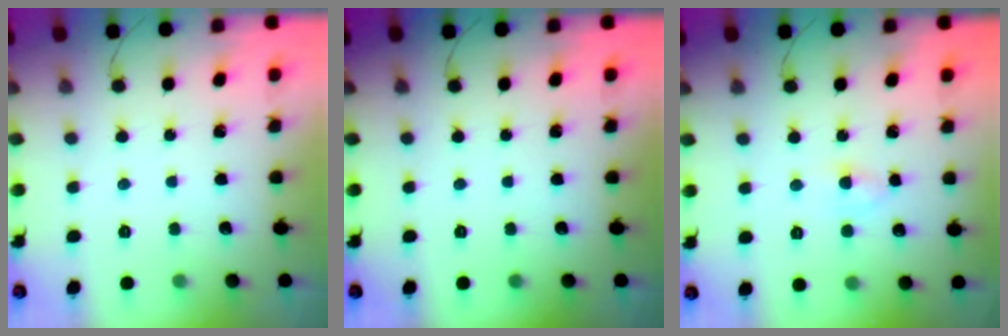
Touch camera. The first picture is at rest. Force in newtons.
{"total": 0.0}
{"total": 3.0, "press": 2.8, "slide": 1.0}